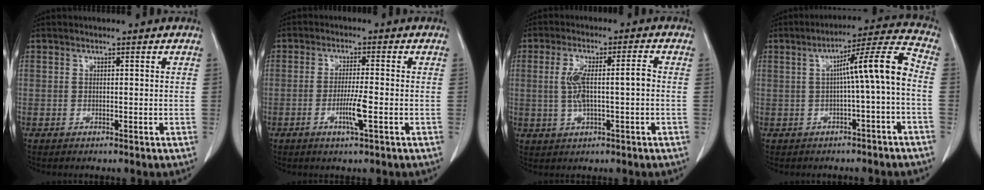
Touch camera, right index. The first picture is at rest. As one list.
[{"total": 4.7, "force": [-1.7, -0.2, 4.4], "torque": [-0.083, -0.008, -0.031]}, {"total": 7.0, "force": [-0.2, 1.4, 6.9], "torque": [-0.140, 0.018, 0.000]}, {"total": 9.0, "force": [-0.8, -0.5, 8.9], "torque": [-0.131, 0.027, -0.013]}]